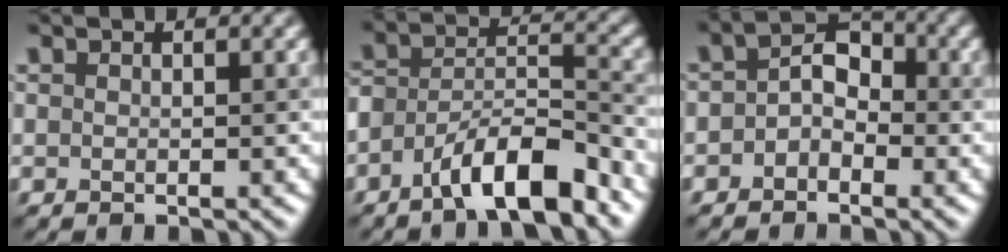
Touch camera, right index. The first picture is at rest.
{"total": 6.8, "force": [-4.8, 1.8, 4.5], "torque": [-0.071, 0.024, -0.076]}
{"total": 2.5, "force": [-0.8, 1.7, 1.8], "torque": [-0.030, 0.024, -0.012]}